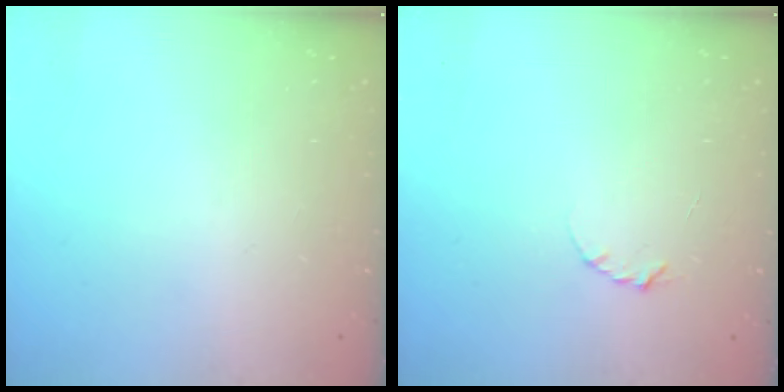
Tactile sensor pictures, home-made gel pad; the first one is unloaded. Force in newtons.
{"total": 2.3, "press": 2.3, "slide": 0.4}